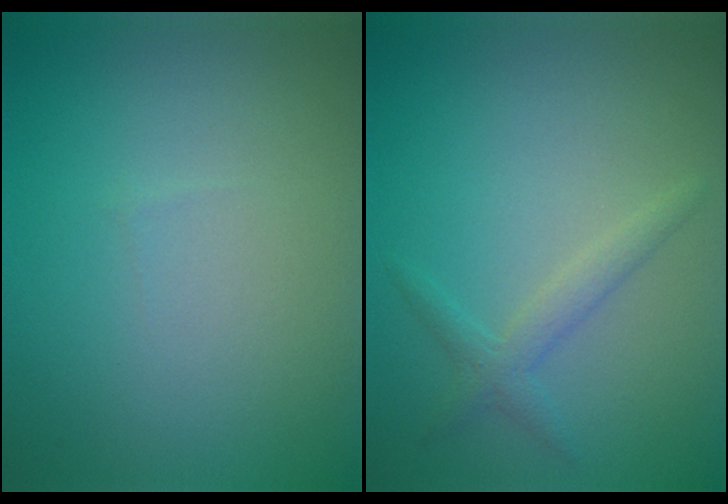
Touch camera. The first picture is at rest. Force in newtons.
{"total": 1.8, "press": 1.8, "slide": 0.0}